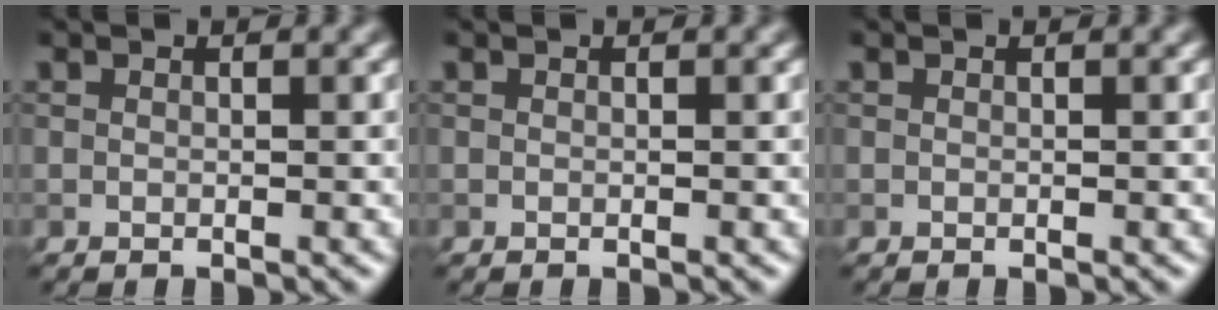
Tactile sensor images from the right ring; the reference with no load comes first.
{"total": 0.0}
{"total": 0.0}